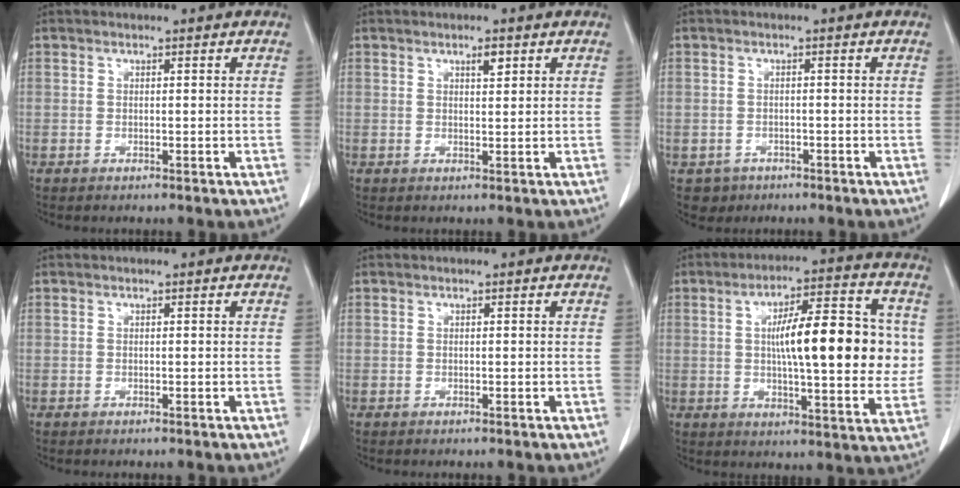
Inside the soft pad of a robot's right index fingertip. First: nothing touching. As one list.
[{"total": 1.7, "force": [1.0, 0.5, 1.3], "torque": [-0.022, -0.003, 0.015]}, {"total": 3.0, "force": [-1.5, 2.6, 0.0], "torque": [0.002, 0.010, -0.021]}, {"total": 0.0}, {"total": 0.0}, {"total": 16.8, "force": [1.9, 4.0, 16.2], "torque": [-0.238, 0.024, 0.028]}]